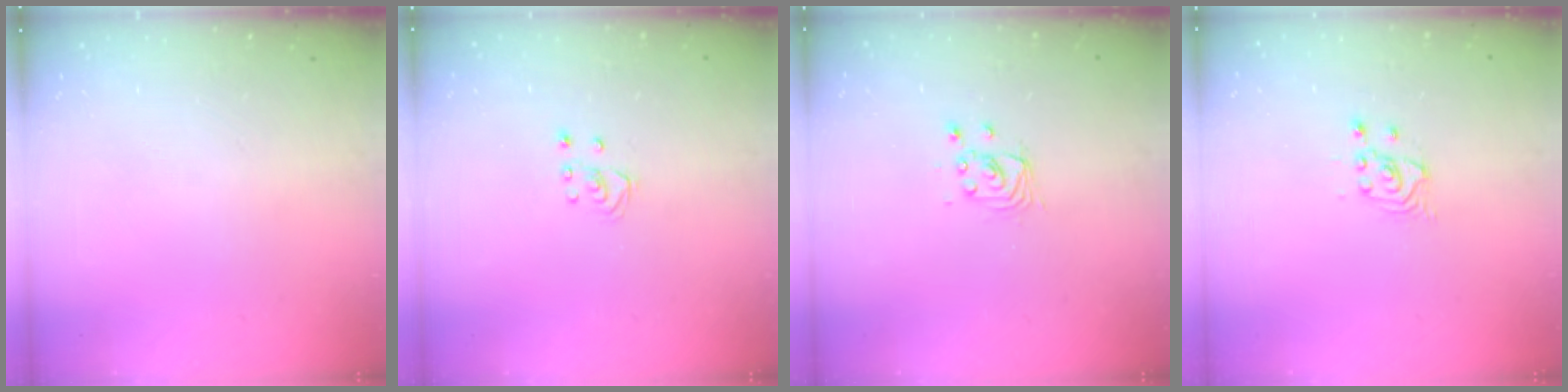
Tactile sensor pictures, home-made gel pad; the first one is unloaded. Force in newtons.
{"total": 2.5, "press": 2.5, "slide": 0.2}
{"total": 2.7, "press": 2.7, "slide": 0.2}
{"total": 2.6, "press": 2.5, "slide": 0.3}